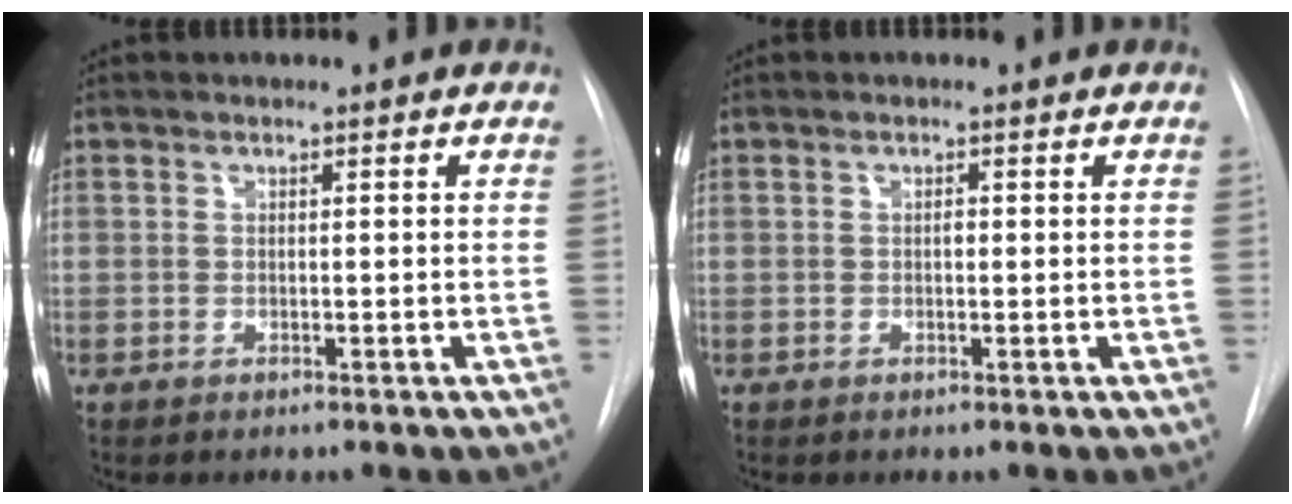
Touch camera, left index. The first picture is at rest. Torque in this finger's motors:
{"motor_torque": [0.01, 0.00, 0.00, 0.00]}